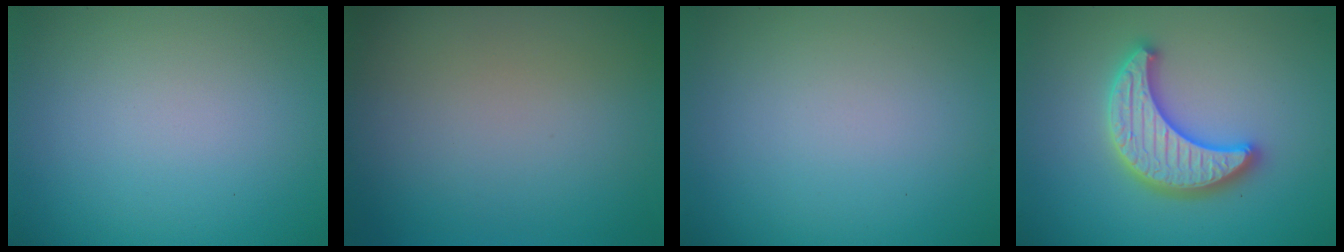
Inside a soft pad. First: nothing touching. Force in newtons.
{"total": 0.0}
{"total": 0.0}
{"total": 5.3, "press": 5.2, "slide": 0.8}